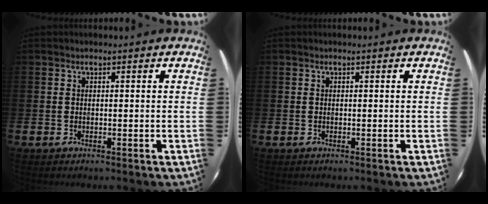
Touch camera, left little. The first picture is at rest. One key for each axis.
{"total": 0.0}